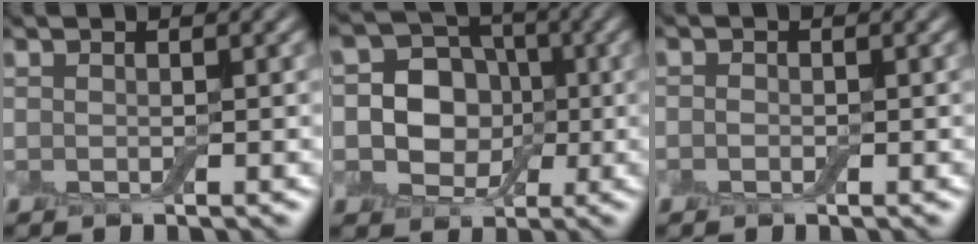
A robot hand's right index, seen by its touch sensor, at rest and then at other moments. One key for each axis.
{"total": 6.1, "fx": -0.5, "fy": 5.4, "fz": 2.9, "tx": -0.024, "ty": 0.001, "tz": -0.026}
{"total": 0.6, "fx": -0.4, "fy": 0.5, "fz": 0.1, "tx": -0.001, "ty": -0.001, "tz": -0.009}